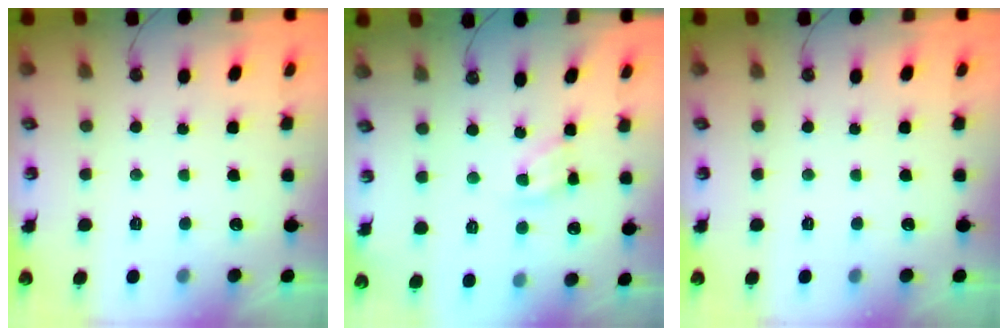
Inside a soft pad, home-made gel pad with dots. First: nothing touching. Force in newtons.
{"total": 9.5, "press": 9.5, "slide": 0.6}
{"total": 0.0}